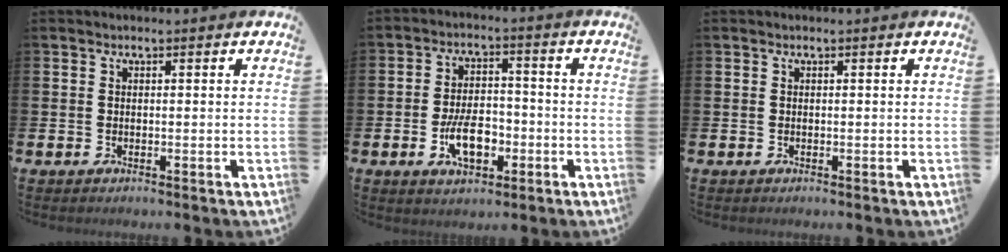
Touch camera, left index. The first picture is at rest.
{"total": 6.5, "force": [-2.0, 3.7, 4.9], "torque": [-0.077, 0.005, -0.039]}
{"total": 0.0}